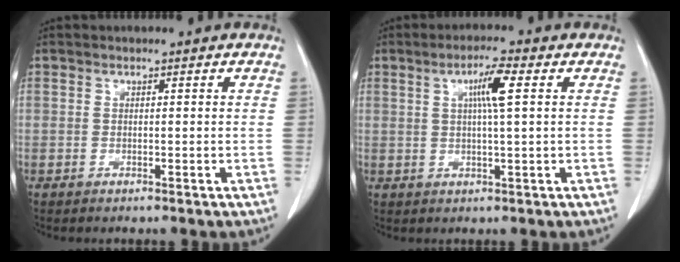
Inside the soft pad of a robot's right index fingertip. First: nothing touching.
{"total": 5.3, "force": [1.5, 0.0, 5.0], "torque": [-0.085, 0.003, 0.025]}